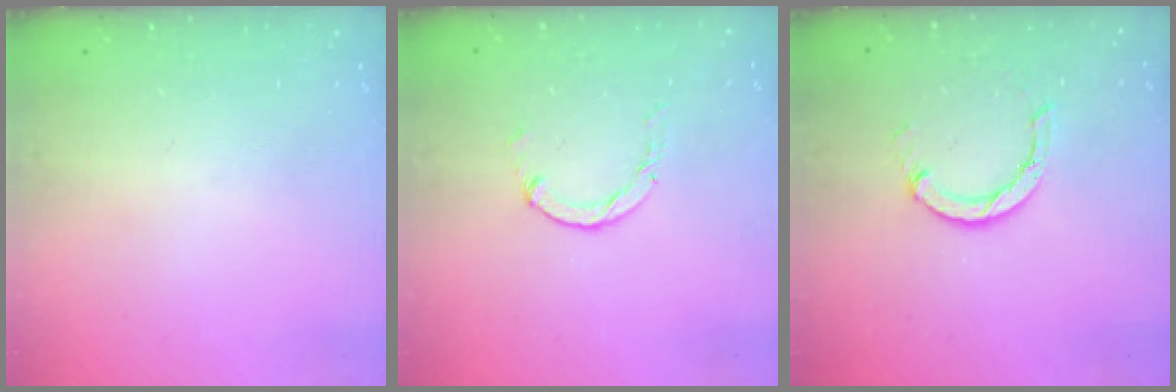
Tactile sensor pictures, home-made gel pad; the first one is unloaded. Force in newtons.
{"total": 1.1, "press": 1.1, "slide": 0.2}
{"total": 4.4, "press": 4.3, "slide": 0.5}